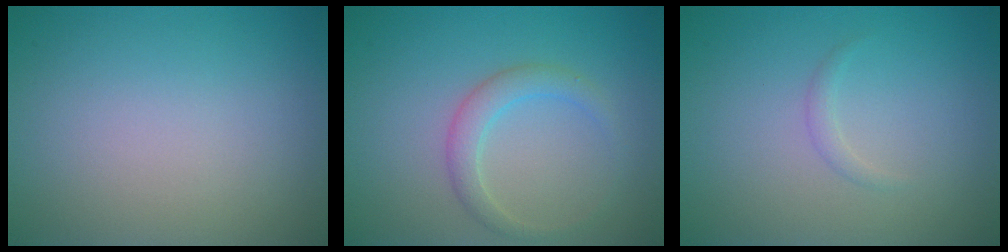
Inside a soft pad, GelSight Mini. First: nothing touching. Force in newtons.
{"total": 2.2, "press": 2.2, "slide": 0.1}
{"total": 0.7, "press": 0.7, "slide": 0.0}